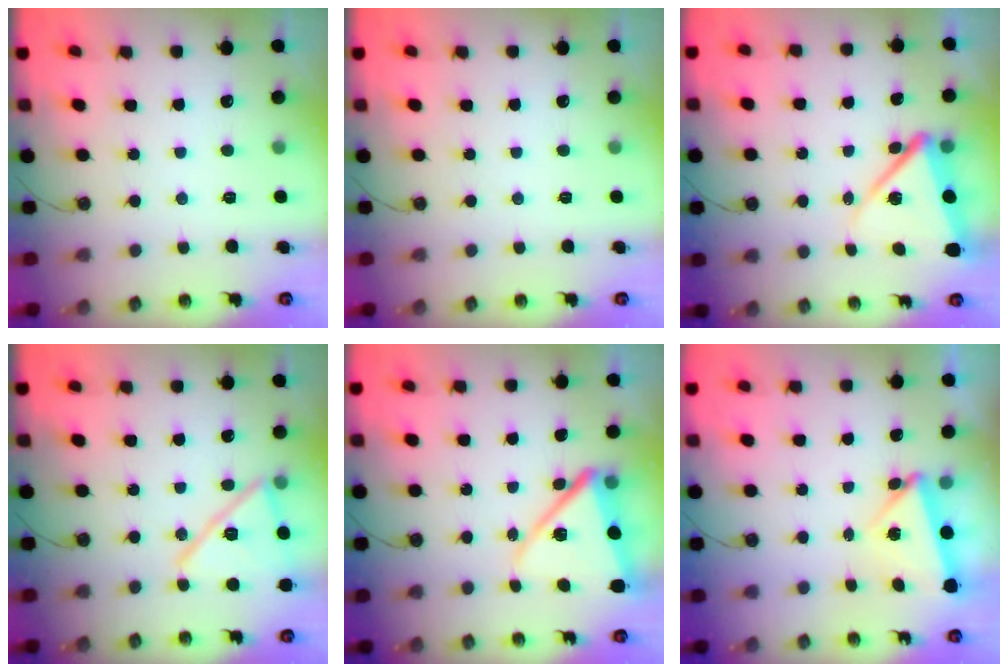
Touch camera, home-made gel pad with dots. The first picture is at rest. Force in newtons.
{"total": 0.0}
{"total": 10.6, "press": 10.5, "slide": 2.0}
{"total": 16.7, "press": 16.6, "slide": 2.1}
{"total": 14.7, "press": 14.7, "slide": 1.5}
{"total": 5.6, "press": 5.5, "slide": 0.6}